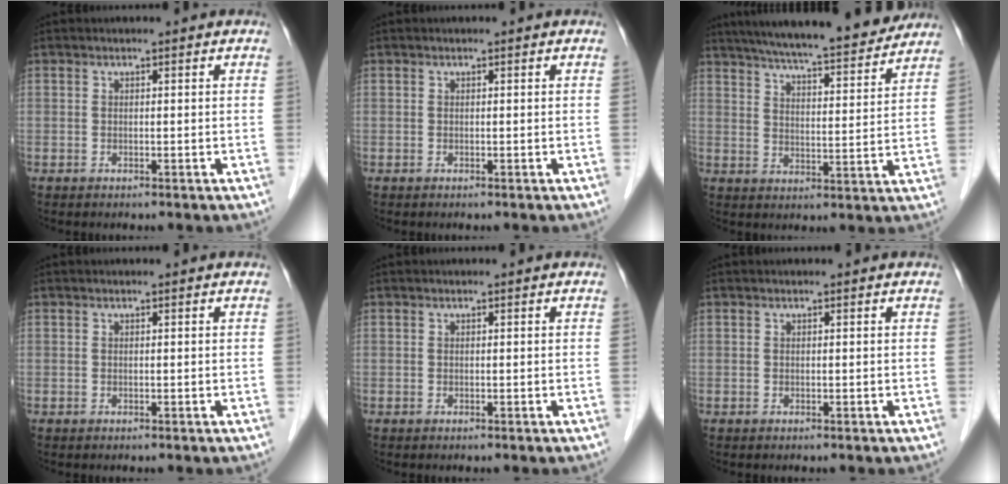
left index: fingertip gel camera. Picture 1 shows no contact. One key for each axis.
{"total": 0.0}
{"total": 19.9, "fx": 17.8, "fy": 2.1, "fz": 8.7, "tx": -0.134, "ty": 0.001, "tz": 0.249}
{"total": 0.0}
{"total": 0.0}
{"total": 0.0}